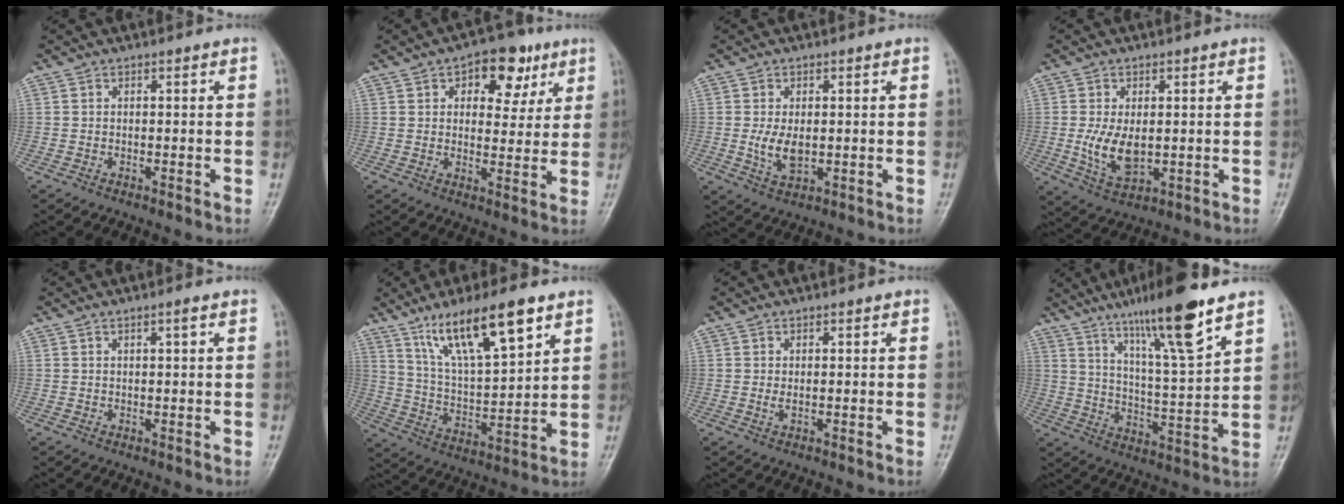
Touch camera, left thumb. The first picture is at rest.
{"total": 10.4, "force": [5.0, 6.1, 6.7], "torque": [-0.047, -0.013, 0.063]}
{"total": 5.0, "force": [-0.1, 2.8, 4.2], "torque": [-0.080, -0.011, 0.004]}
{"total": 7.3, "force": [-0.1, 4.1, 6.1], "torque": [-0.108, -0.014, 0.008]}
{"total": 1.1, "force": [0.6, 0.0, 1.0], "torque": [-0.016, -0.001, 0.009]}
{"total": 16.3, "force": [9.9, 4.2, 12.2], "torque": [-0.199, -0.039, 0.189]}
{"total": 1.1, "force": [0.2, 0.5, 1.0], "torque": [-0.021, 0.000, 0.007]}
{"total": 16.5, "force": [10.8, 1.8, 12.3], "torque": [-0.200, -0.056, 0.186]}